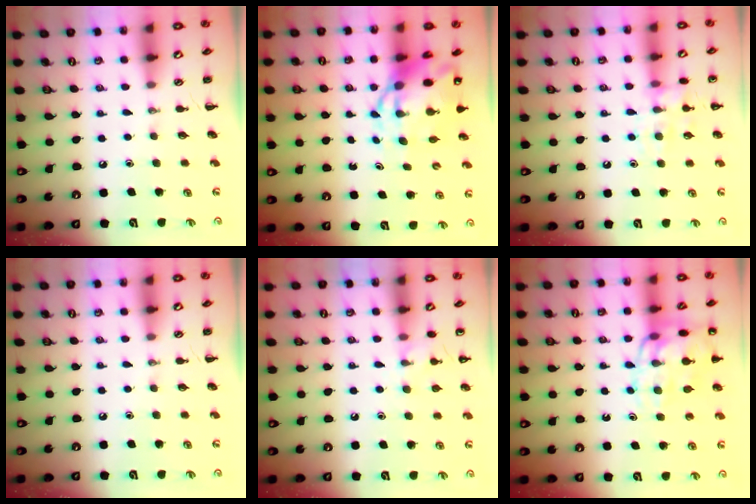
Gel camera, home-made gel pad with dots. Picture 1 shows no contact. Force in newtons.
{"total": 9.0, "press": 8.7, "slide": 2.3}
{"total": 10.6, "press": 10.6, "slide": 0.4}
{"total": 0.0}
{"total": 7.1, "press": 6.7, "slide": 2.3}
{"total": 14.7, "press": 14.5, "slide": 2.3}